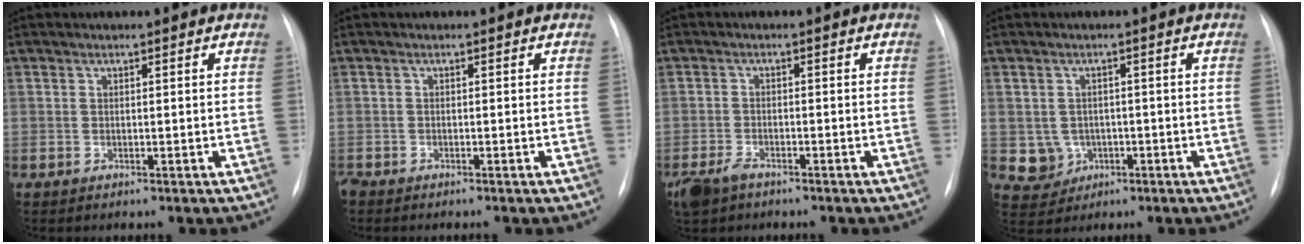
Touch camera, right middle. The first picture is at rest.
{"total": 1.6, "force": [-1.5, 0.4, 0.5], "torque": [-0.010, -0.004, -0.025]}
{"total": 4.4, "force": [-3.2, 1.9, 2.2], "torque": [-0.052, -0.007, -0.055]}
{"total": 4.1, "force": [-0.8, 4.0, 0.7], "torque": [-0.006, 0.008, -0.004]}